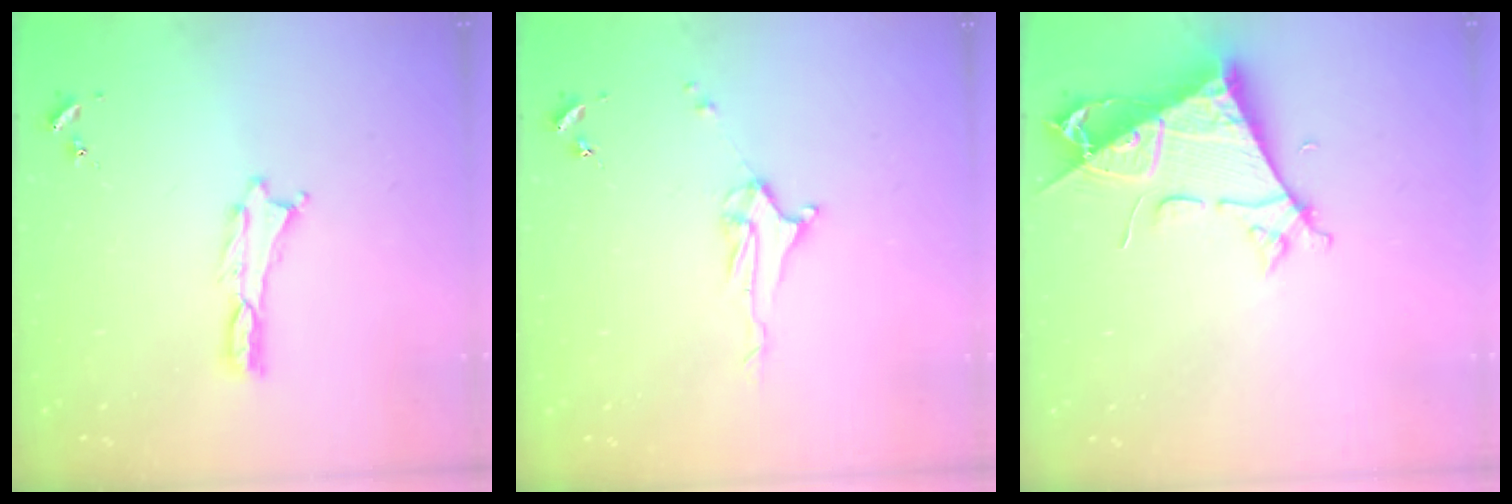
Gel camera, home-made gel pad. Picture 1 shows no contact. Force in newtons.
{"total": 3.7, "press": 3.7, "slide": 0.5}
{"total": 7.6, "press": 7.5, "slide": 0.9}